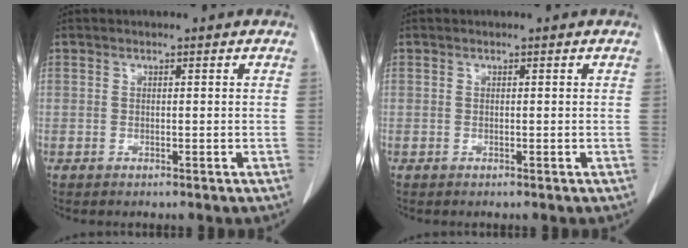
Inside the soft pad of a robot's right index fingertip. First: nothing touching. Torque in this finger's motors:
{"motor_torque": [0.00, 0.00, 0.00, 0.00]}